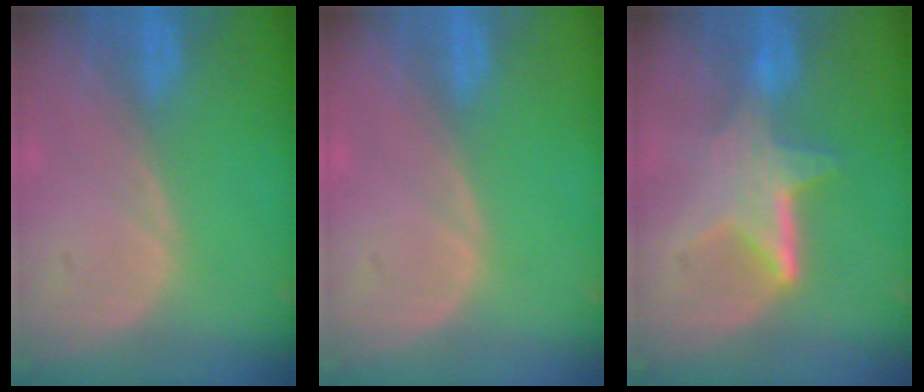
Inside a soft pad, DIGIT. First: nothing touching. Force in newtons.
{"total": 0.0}
{"total": 6.6, "press": 5.9, "slide": 3.1}